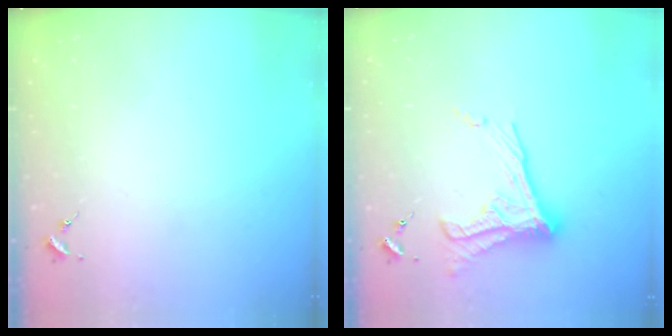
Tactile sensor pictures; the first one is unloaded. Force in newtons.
{"total": 14.8, "press": 14.7, "slide": 1.3}